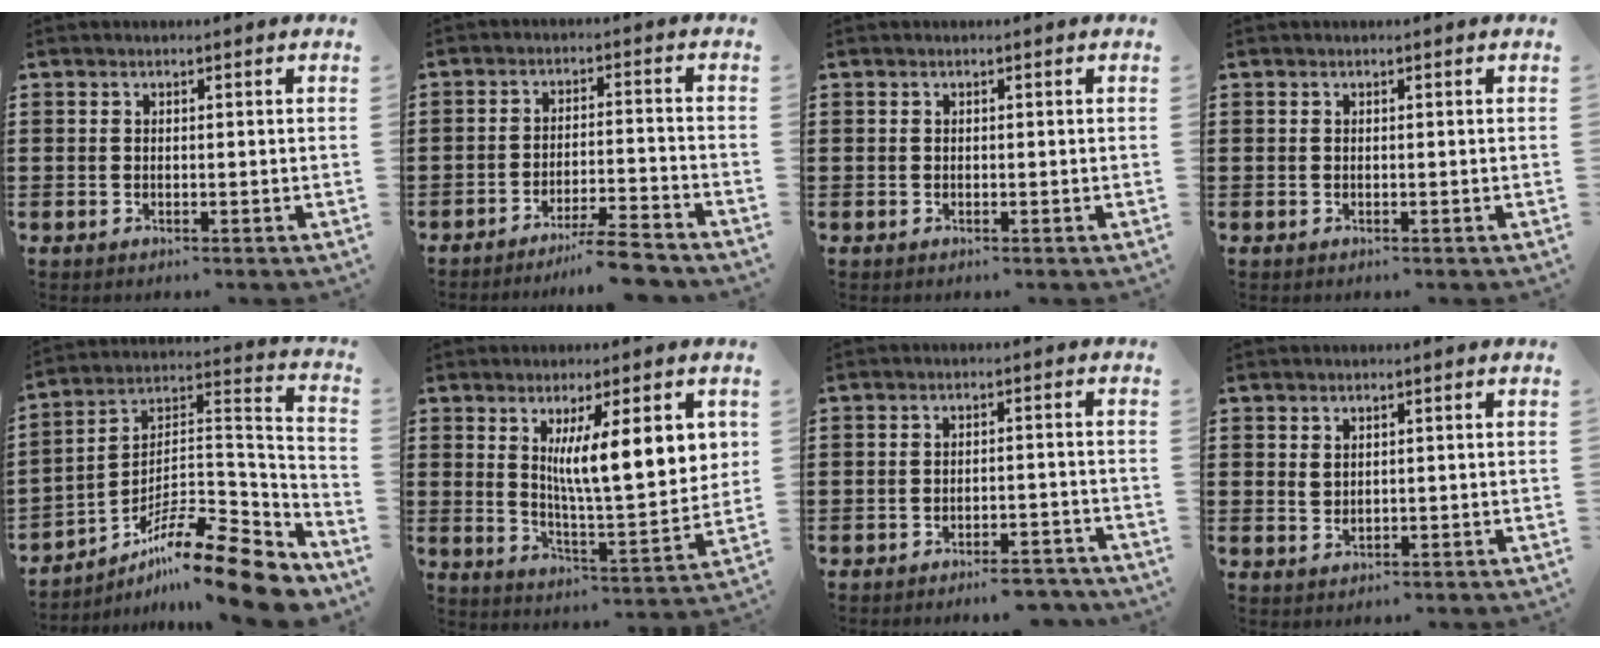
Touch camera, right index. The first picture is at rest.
{"total": 5.7, "force": [-5.1, -0.5, 2.3], "torque": [-0.037, -0.010, -0.098]}
{"total": 0.0}
{"total": 0.0}
{"total": 13.5, "force": [-10.6, 1.9, 8.2], "torque": [-0.120, 0.023, -0.195]}
{"total": 11.4, "force": [4.1, 2.1, 10.4], "torque": [-0.177, -0.010, 0.063]}
{"total": 3.5, "force": [-3.4, 0.0, 0.9], "torque": [-0.017, 0.000, -0.068]}
{"total": 1.2, "force": [0.8, 0.6, 0.7], "torque": [-0.016, 0.004, 0.014]}